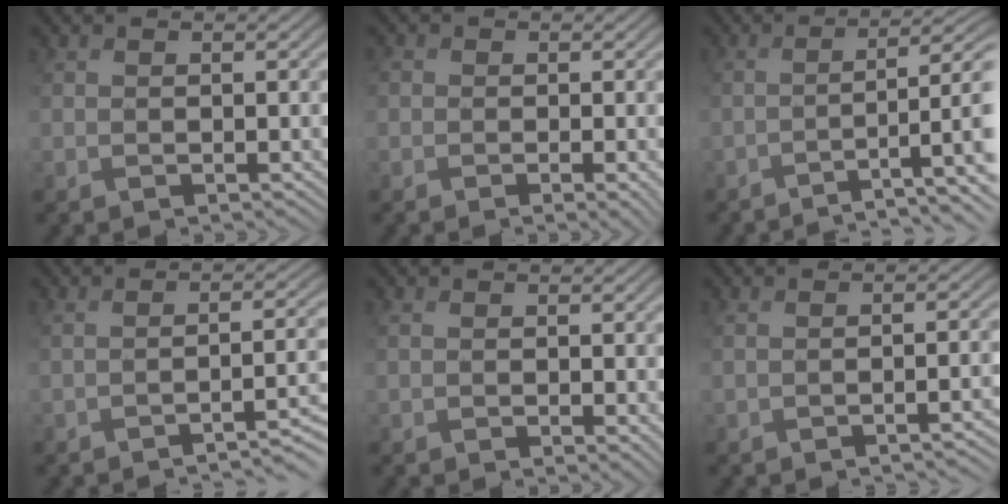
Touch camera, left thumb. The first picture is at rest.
{"total": 3.2, "force": [-1.5, 2.0, 2.0], "torque": [-0.027, -0.007, -0.015]}
{"total": 7.1, "force": [-2.7, 1.3, 6.4], "torque": [-0.090, 0.008, -0.040]}
{"total": 5.1, "force": [-3.1, 0.8, 3.9], "torque": [-0.037, 0.009, -0.043]}
{"total": 0.6, "force": [0.3, -0.1, 0.5], "torque": [-0.007, 0.002, 0.006]}
{"total": 1.9, "force": [-1.2, 0.0, 1.4], "torque": [-0.002, 0.014, -0.023]}